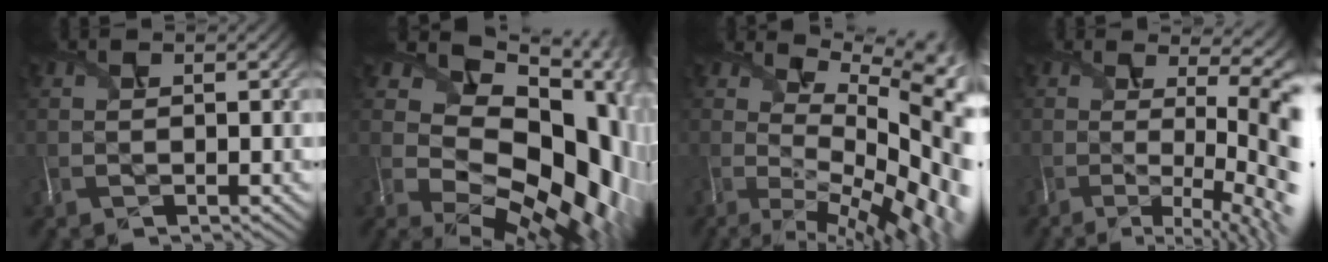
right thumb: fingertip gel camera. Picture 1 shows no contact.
{"total": 16.0, "force": [2.0, 11.3, 11.1], "torque": [-0.159, -0.038, 0.082]}
{"total": 14.5, "force": [1.0, 5.9, 13.3], "torque": [-0.181, 0.002, 0.055]}
{"total": 13.0, "force": [-0.8, 4.0, 12.3], "torque": [-0.147, -0.007, 0.005]}